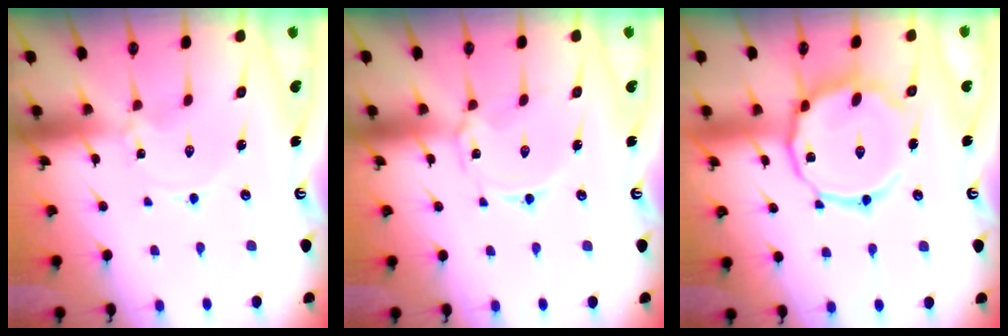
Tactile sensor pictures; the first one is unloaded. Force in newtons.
{"total": 2.6, "press": 2.6, "slide": 0.3}
{"total": 13.8, "press": 13.8, "slide": 1.0}